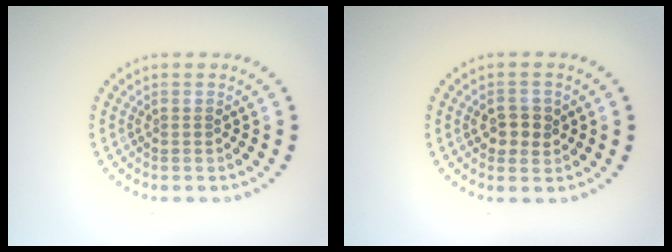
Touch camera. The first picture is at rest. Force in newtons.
{"total": 2.4, "press": 2.3, "slide": 0.4}